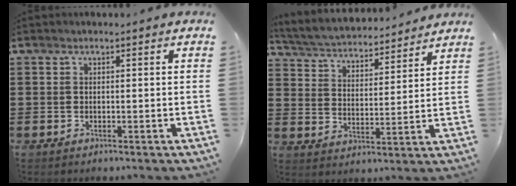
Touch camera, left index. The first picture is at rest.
{"total": 3.9, "force": [3.8, 0.4, 0.5], "torque": [-0.032, -0.031, 0.060]}